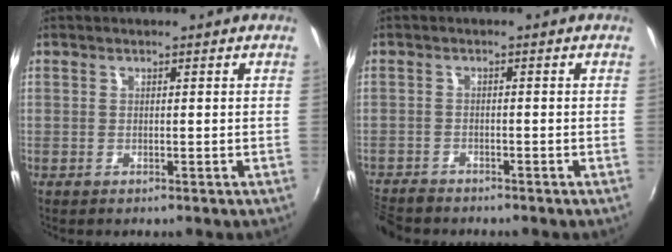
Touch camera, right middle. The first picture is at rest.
{"total": 5.8, "force": [-5.4, 1.6, 1.4], "torque": [-0.053, -0.022, -0.100]}